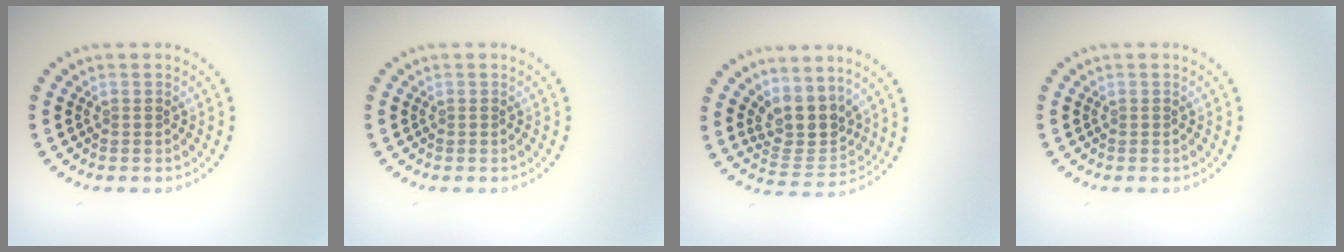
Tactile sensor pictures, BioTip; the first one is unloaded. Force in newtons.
{"total": 0.0}
{"total": 4.0, "press": 3.2, "slide": 2.4}
{"total": 0.0}